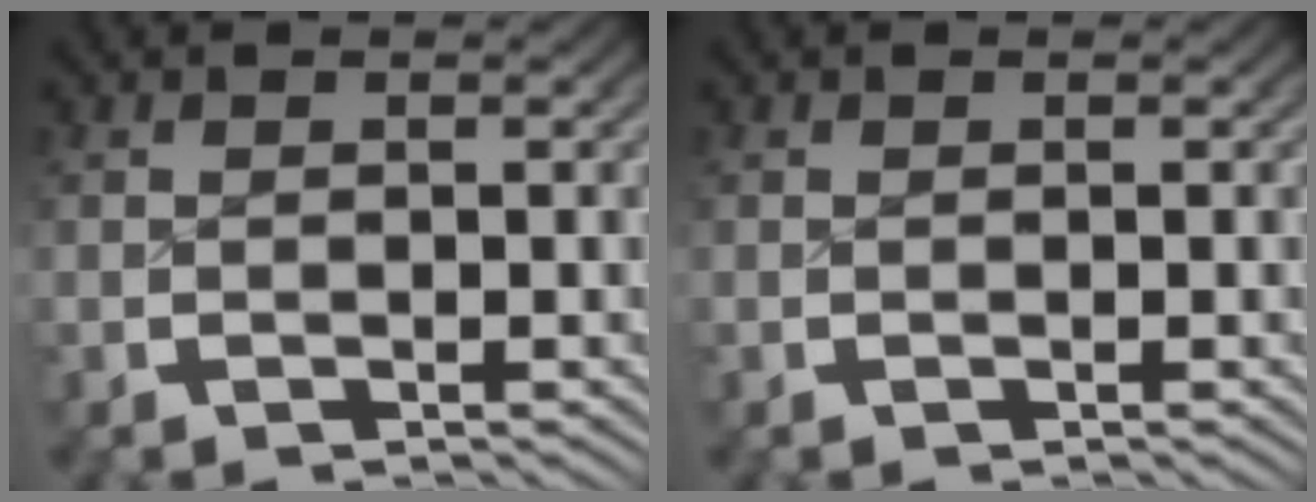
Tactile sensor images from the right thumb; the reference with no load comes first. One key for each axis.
{"total": 0.0}